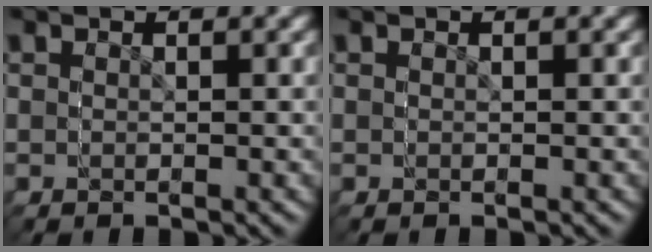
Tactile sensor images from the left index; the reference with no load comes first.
{"total": 0.0}